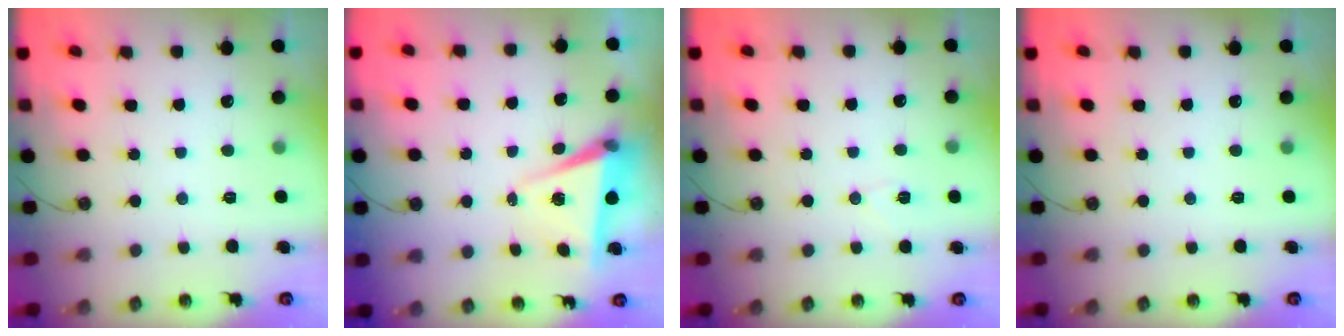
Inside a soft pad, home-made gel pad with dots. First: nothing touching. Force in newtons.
{"total": 6.6, "press": 4.9, "slide": 4.5}
{"total": 6.0, "press": 6.0, "slide": 1.0}
{"total": 0.0}